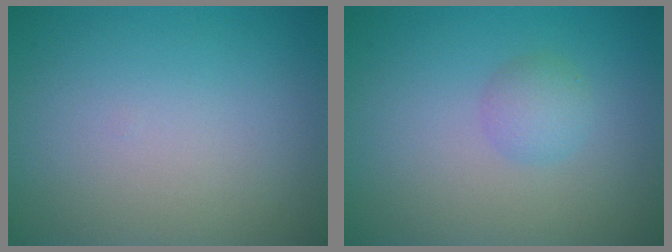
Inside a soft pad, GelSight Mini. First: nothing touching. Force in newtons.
{"total": 1.7, "press": 1.7, "slide": 0.0}